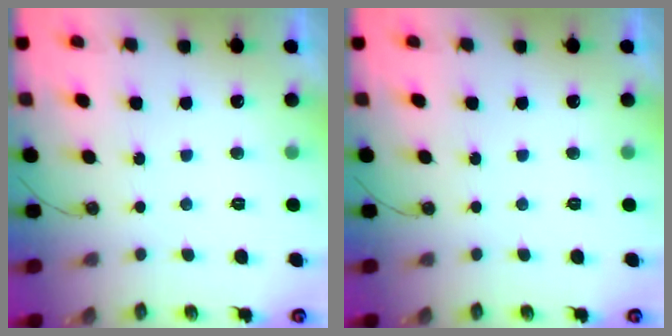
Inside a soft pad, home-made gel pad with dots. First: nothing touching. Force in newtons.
{"total": 0.0}